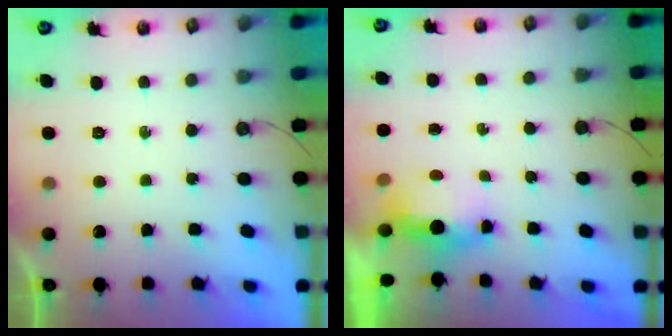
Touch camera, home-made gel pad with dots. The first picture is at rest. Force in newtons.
{"total": 5.0, "press": 4.9, "slide": 1.2}